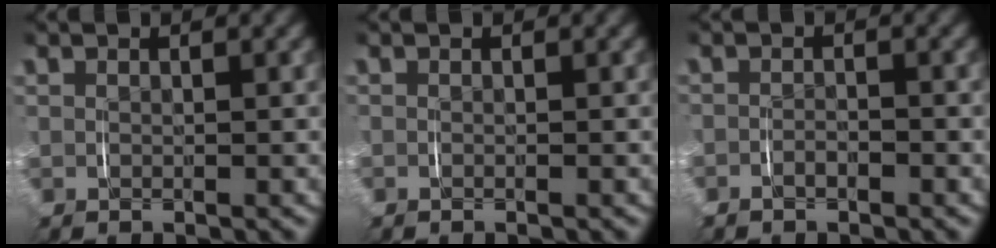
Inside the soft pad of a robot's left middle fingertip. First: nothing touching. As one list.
[{"total": 0.0}, {"total": 1.1, "force": [-1.0, 0.5, 0.3], "torque": [-0.004, 0.002, -0.023]}]